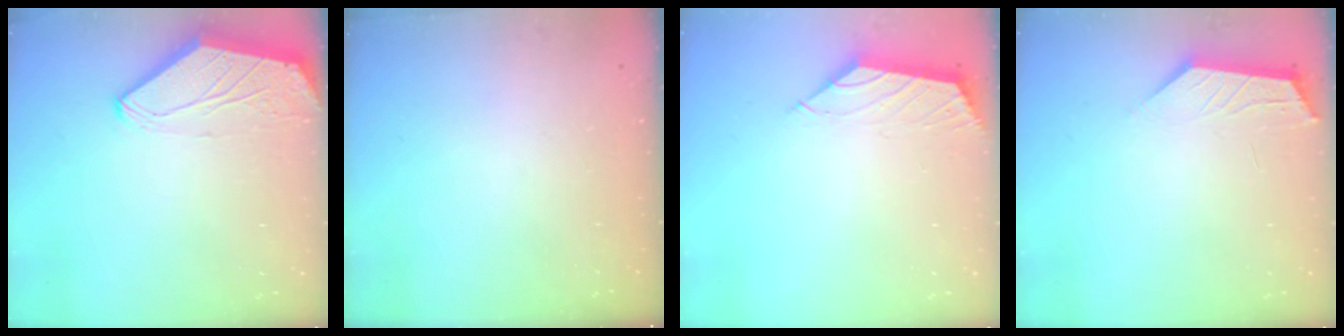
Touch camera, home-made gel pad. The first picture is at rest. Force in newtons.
{"total": 0.0}
{"total": 2.1, "press": 2.0, "slide": 0.3}
{"total": 2.1, "press": 2.1, "slide": 0.3}